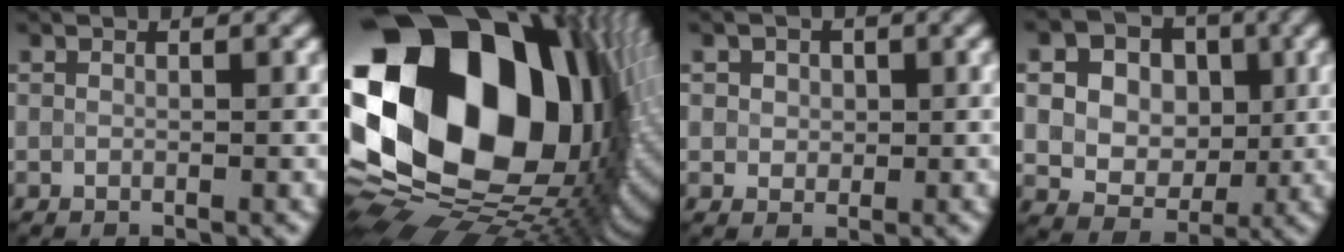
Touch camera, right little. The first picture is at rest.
{"total": 22.8, "force": [5.4, 15.2, 16.0], "torque": [-0.323, -0.021, 0.116]}
{"total": 1.8, "force": [0.5, 1.6, 0.6], "torque": [0.006, 0.005, 0.002]}
{"total": 10.0, "force": [2.2, 8.4, 5.0], "torque": [-0.099, 0.031, 0.033]}